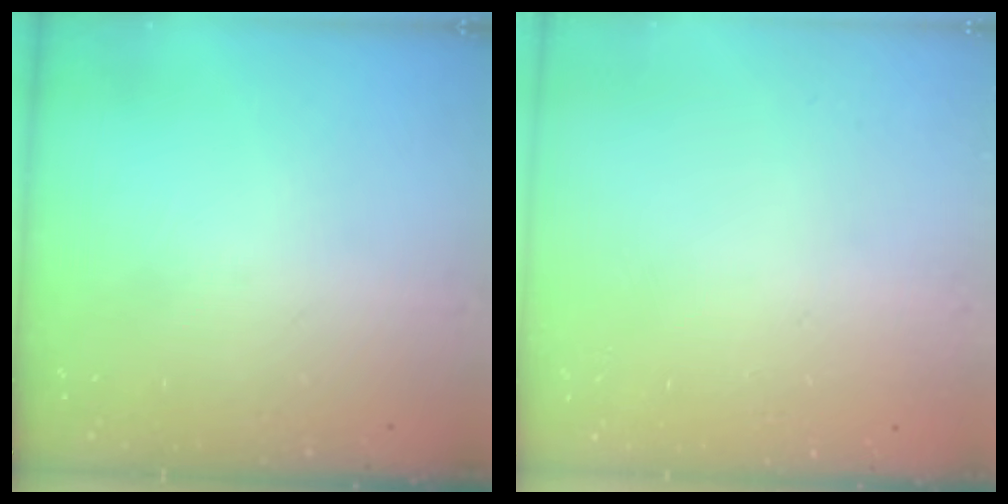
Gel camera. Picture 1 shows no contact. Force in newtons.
{"total": 0.0}